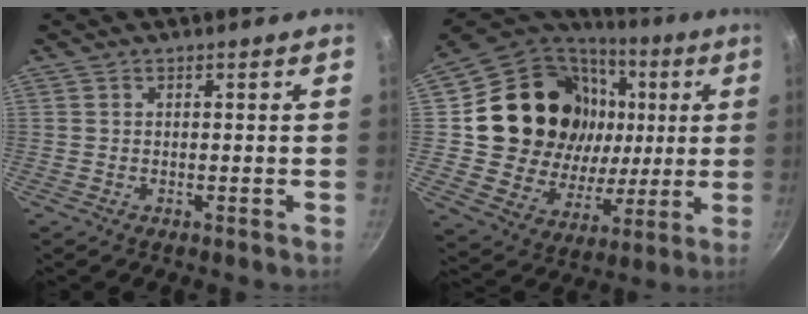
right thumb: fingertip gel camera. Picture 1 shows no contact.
{"total": 26.9, "force": [4.4, 22.0, 14.8], "torque": [-0.235, 0.007, 0.088]}